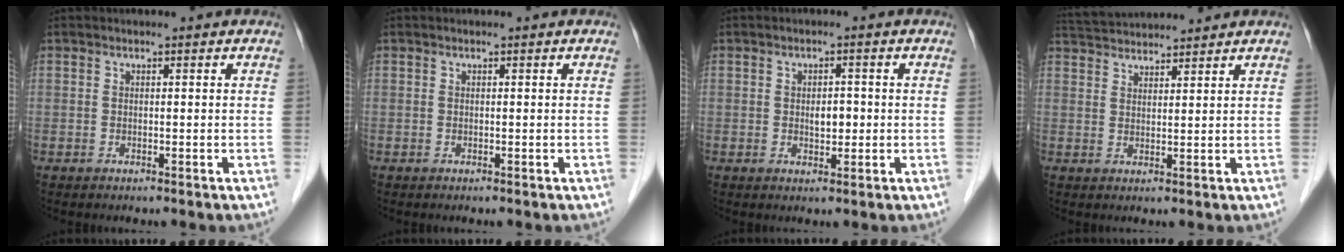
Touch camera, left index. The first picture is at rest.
{"total": 0.0}
{"total": 2.5, "force": [-0.3, 1.4, 2.0], "torque": [-0.033, -0.001, -0.002]}
{"total": 8.2, "force": [8.0, 0.6, 1.9], "torque": [-0.042, 0.038, 0.131]}